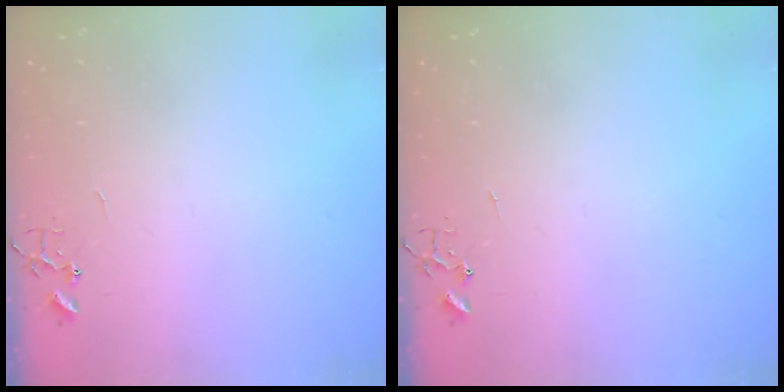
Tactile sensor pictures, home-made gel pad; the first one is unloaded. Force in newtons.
{"total": 0.0}